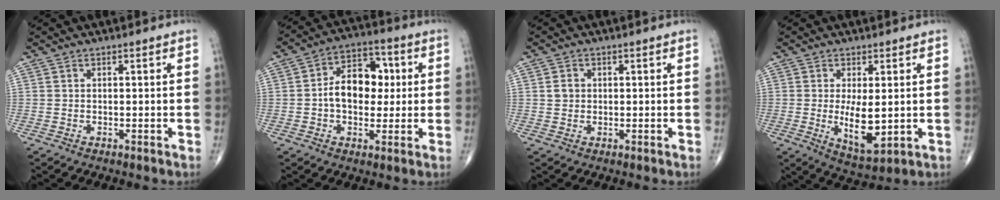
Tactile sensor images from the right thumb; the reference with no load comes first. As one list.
[{"total": 11.7, "force": [0.5, 8.0, 8.5], "torque": [-0.101, 0.025, 0.000]}, {"total": 2.1, "force": [0.3, 1.8, 0.9], "torque": [-0.009, 0.002, 0.007]}, {"total": 8.3, "force": [-0.3, 3.2, 7.6], "torque": [-0.122, -0.022, 0.006]}]